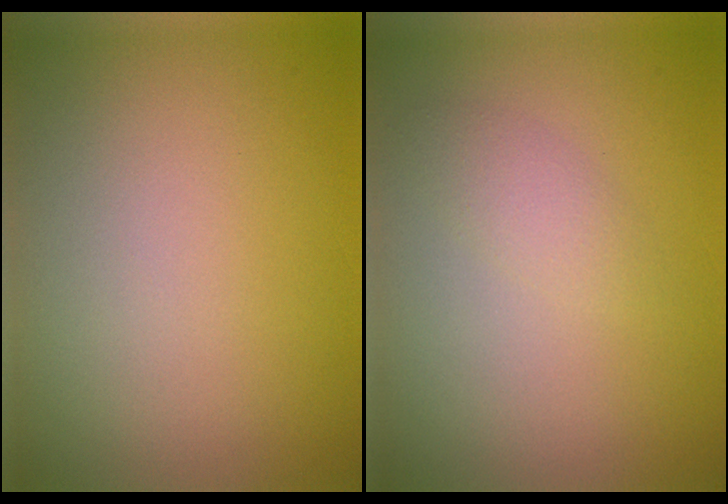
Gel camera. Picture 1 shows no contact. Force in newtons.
{"total": 1.4, "press": 1.4, "slide": 0.1}